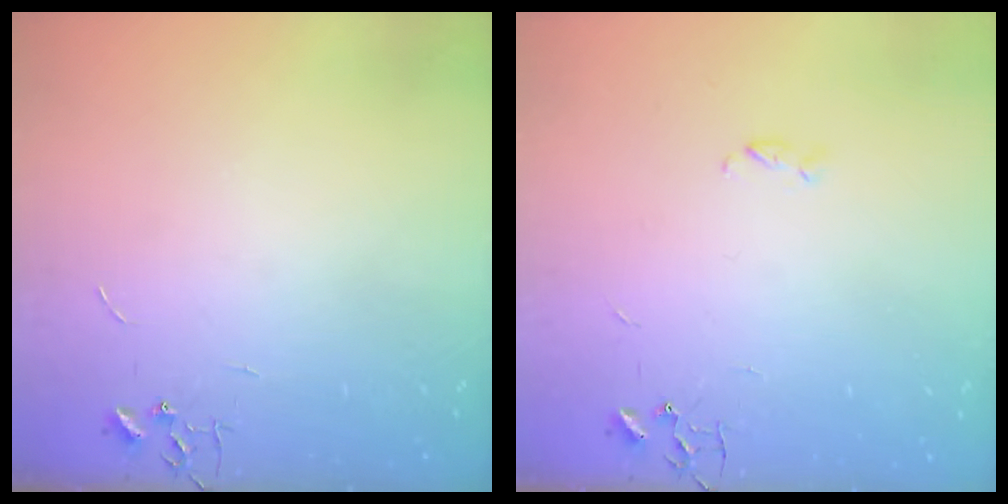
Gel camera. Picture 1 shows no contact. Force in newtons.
{"total": 2.9, "press": 2.9, "slide": 0.3}